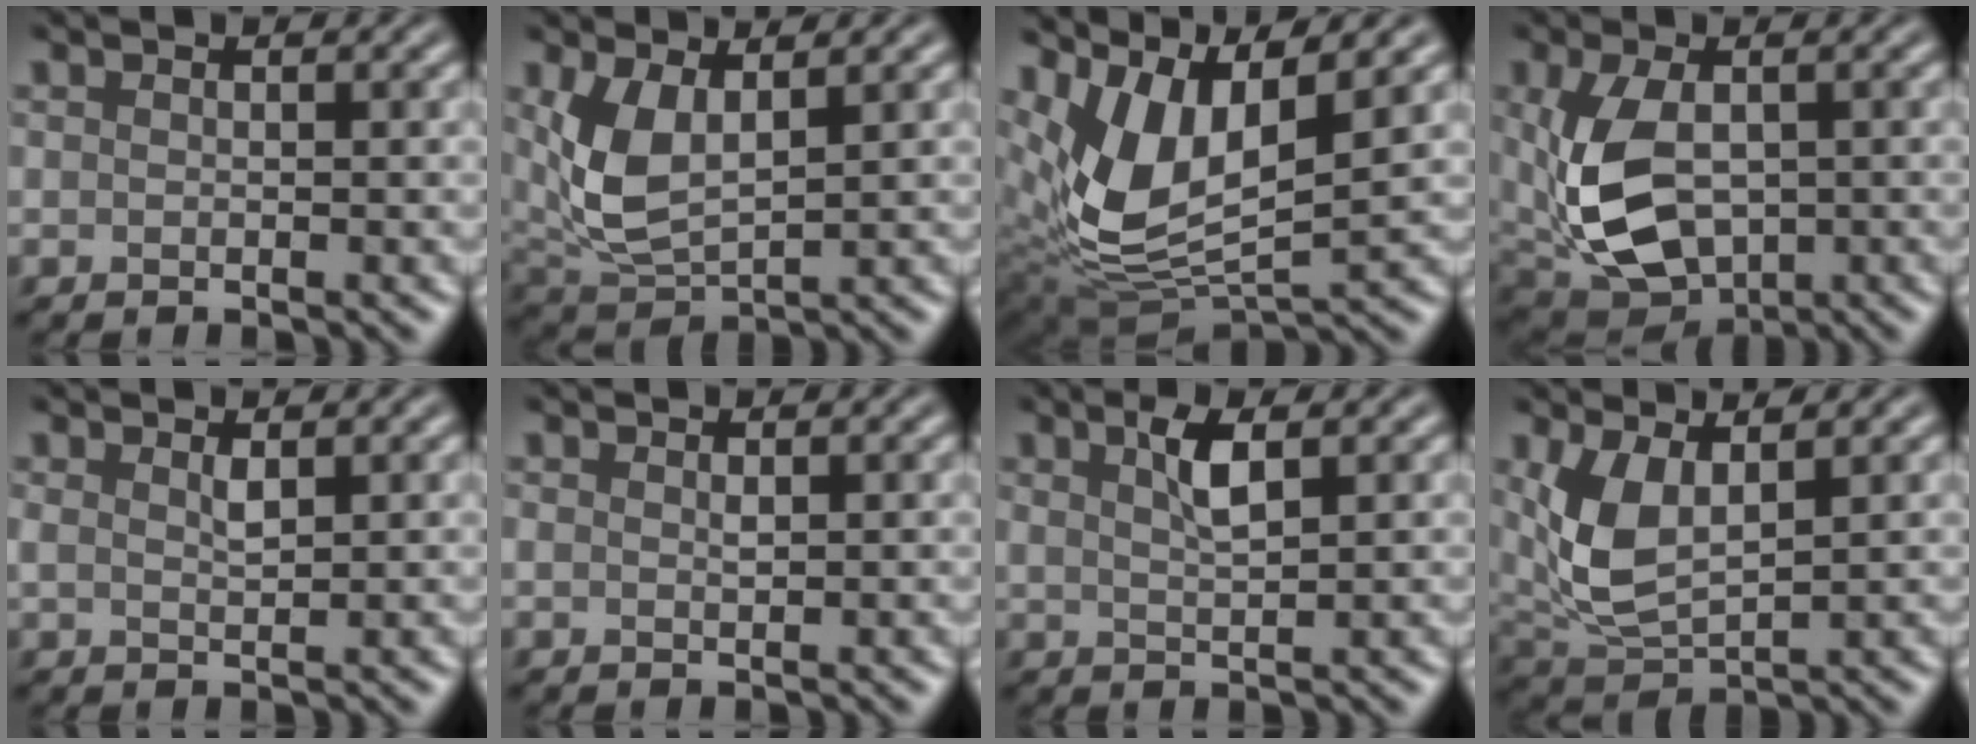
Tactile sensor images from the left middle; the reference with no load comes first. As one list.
[{"total": 5.1, "force": [1.5, 2.5, 4.2], "torque": [-0.104, -0.005, 0.036]}, {"total": 8.6, "force": [3.2, 3.9, 7.0], "torque": [-0.155, -0.007, 0.061]}, {"total": 8.8, "force": [-0.2, 5.3, 7.1], "torque": [-0.164, -0.016, 0.008]}, {"total": 1.2, "force": [0.7, 0.3, 0.9], "torque": [-0.022, -0.001, 0.014]}, {"total": 0.6, "force": [0.3, 0.2, 0.5], "torque": [-0.012, 0.001, 0.005]}, {"total": 2.6, "force": [1.3, 0.6, 2.2], "torque": [-0.041, 0.003, 0.023]}, {"total": 5.2, "force": [1.5, 2.5, 4.3], "torque": [-0.106, -0.006, 0.037]}]